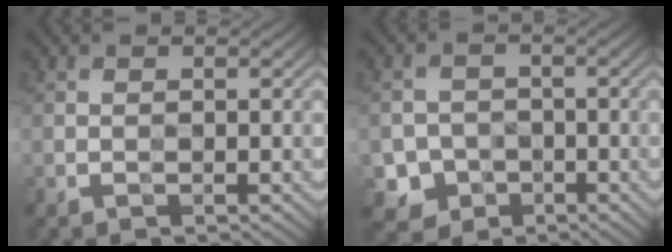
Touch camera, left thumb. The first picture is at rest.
{"total": 4.0, "force": [-1.9, 3.5, 0.7], "torque": [-0.011, -0.002, -0.039]}